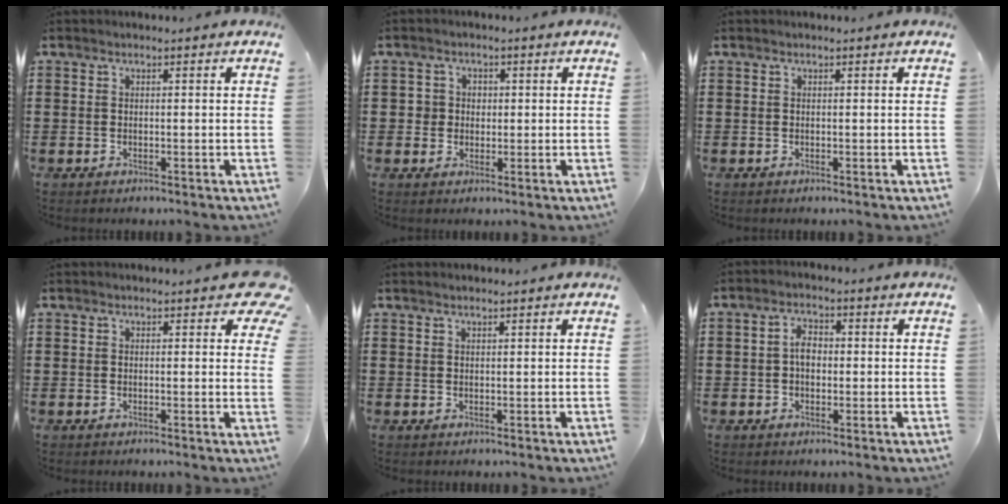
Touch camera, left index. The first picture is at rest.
{"total": 2.4, "force": [0.2, 2.3, 0.5], "torque": [-0.020, 0.009, 0.001]}
{"total": 0.0}
{"total": 3.1, "force": [1.9, 1.2, 2.1], "torque": [-0.026, 0.002, 0.030]}
{"total": 0.8, "force": [0.7, 0.1, 0.3], "torque": [-0.006, 0.000, 0.014]}
{"total": 3.3, "force": [0.2, 1.9, 2.7], "torque": [-0.053, 0.009, 0.001]}